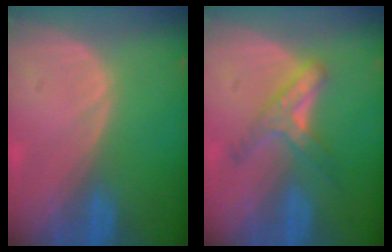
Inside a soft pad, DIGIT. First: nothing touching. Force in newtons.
{"total": 5.1, "press": 5.1, "slide": 0.4}